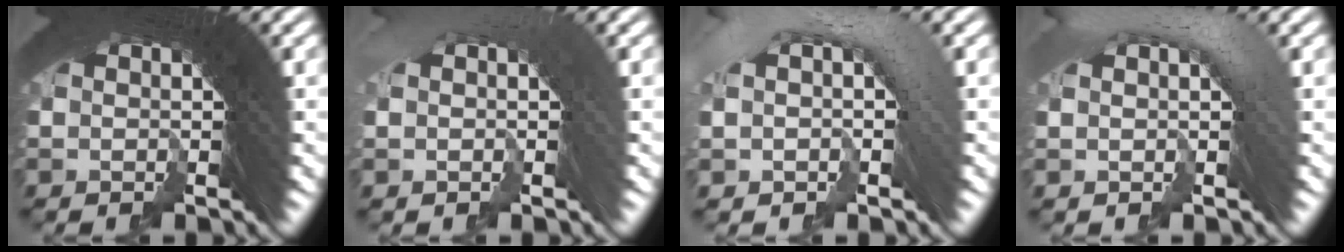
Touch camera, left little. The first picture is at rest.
{"total": 0.6, "force": [0.1, -0.3, 0.6], "torque": [0.006, 0.026, -0.001]}
{"total": 2.8, "force": [0.6, 1.0, 2.5], "torque": [-0.037, 0.031, 0.001]}
{"total": 2.1, "force": [1.2, 0.1, 1.7], "torque": [-0.024, 0.028, 0.016]}